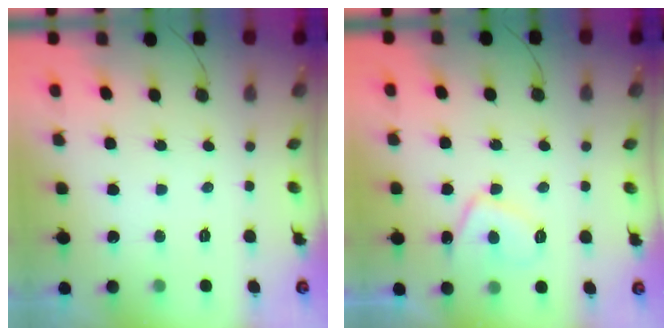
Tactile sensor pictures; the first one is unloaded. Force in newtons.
{"total": 6.8, "press": 6.7, "slide": 1.4}